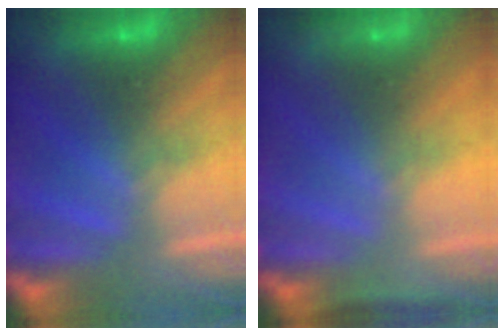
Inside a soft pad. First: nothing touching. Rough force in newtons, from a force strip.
{"total": 4.4}